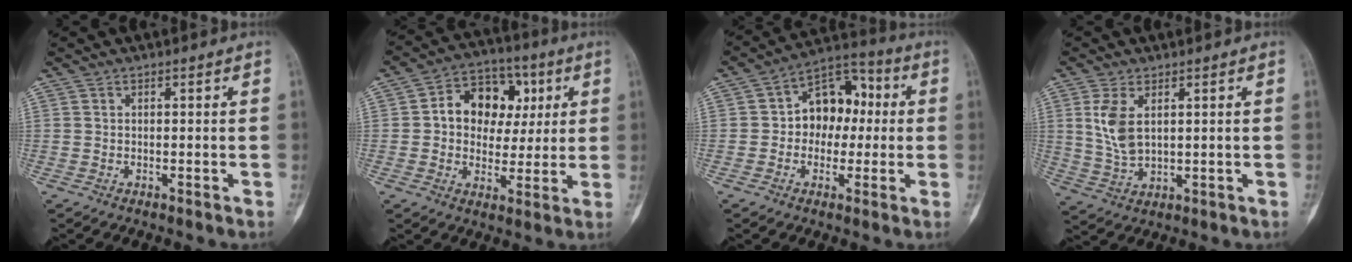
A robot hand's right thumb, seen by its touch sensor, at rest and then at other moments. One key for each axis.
{"total": 13.4, "fx": 2.7, "fy": 10.3, "fz": 8.2, "tx": -0.072, "ty": 0.015, "tz": 0.039}
{"total": 11.8, "fx": 0.5, "fy": 8.8, "fz": 7.9, "tx": -0.069, "ty": 0.038, "tz": -0.003}
{"total": 7.0, "fx": 2.1, "fy": 3.7, "fz": 5.6, "tx": -0.114, "ty": -0.008, "tz": 0.054}